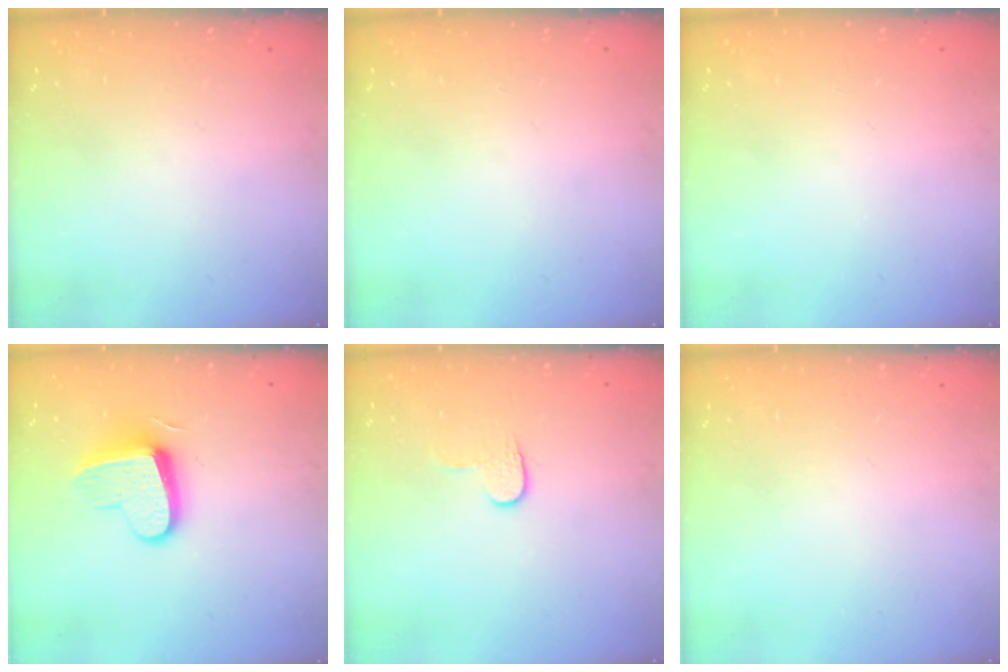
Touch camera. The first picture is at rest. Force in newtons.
{"total": 0.0}
{"total": 0.0}
{"total": 11.6, "press": 11.6, "slide": 0.5}
{"total": 3.7, "press": 3.6, "slide": 0.4}
{"total": 0.0}